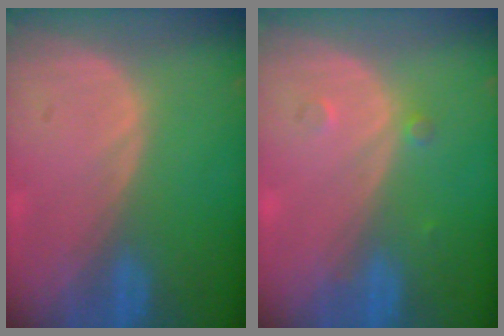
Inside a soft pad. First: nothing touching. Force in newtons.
{"total": 1.3, "press": 1.3, "slide": 0.1}